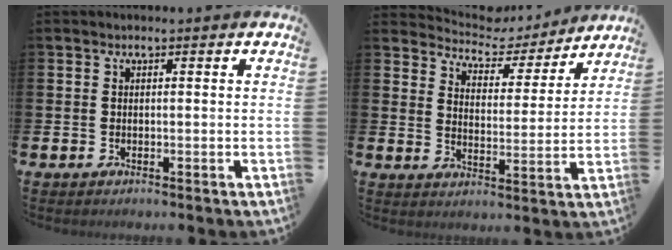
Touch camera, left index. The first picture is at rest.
{"total": 5.8, "force": [5.6, 1.7, 0.2], "torque": [-0.036, -0.045, 0.094]}